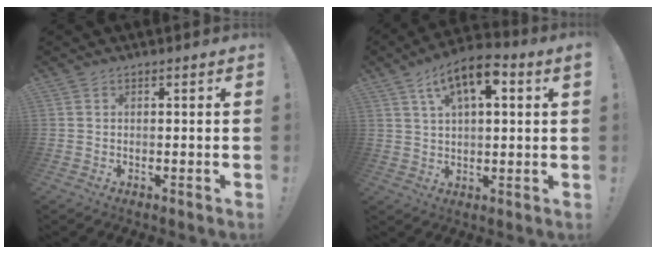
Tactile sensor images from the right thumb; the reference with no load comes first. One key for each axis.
{"total": 10.1, "fx": 4.2, "fy": 4.3, "fz": 8.1, "tx": -0.125, "ty": -0.008, "tz": 0.074}